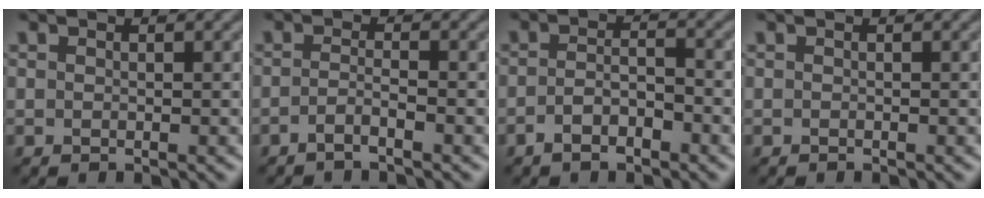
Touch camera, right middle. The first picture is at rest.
{"total": 1.3, "force": [-0.9, 0.2, 0.9], "torque": [-0.019, 0.001, -0.024]}
{"total": 2.2, "force": [-1.3, 0.8, 1.5], "torque": [-0.032, 0.005, -0.027]}
{"total": 0.0}